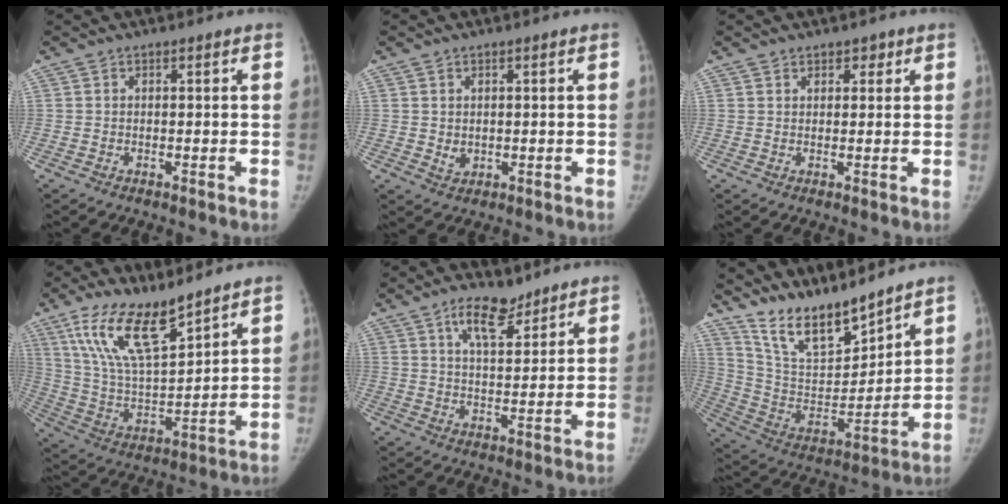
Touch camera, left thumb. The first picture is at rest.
{"total": 2.1, "force": [0.3, 1.8, 1.1], "torque": [-0.015, -0.005, 0.014]}
{"total": 2.3, "force": [1.5, 1.6, 0.7], "torque": [0.013, -0.007, 0.019]}
{"total": 16.0, "force": [10.8, 5.1, 10.7], "torque": [-0.179, -0.057, 0.219]}
{"total": 7.5, "force": [5.1, 3.2, 4.4], "torque": [-0.053, -0.034, 0.087]}
{"total": 15.5, "force": [13.5, 4.0, 6.5], "torque": [-0.085, -0.084, 0.264]}